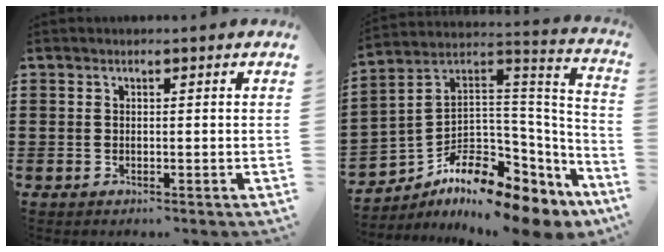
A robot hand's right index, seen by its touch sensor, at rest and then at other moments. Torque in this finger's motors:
{"motor_torque": [0.19, 0.06, 0.02, -0.21]}